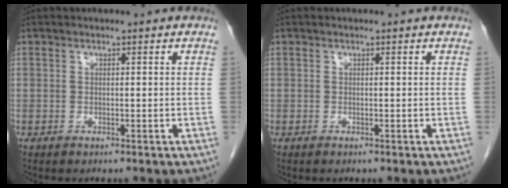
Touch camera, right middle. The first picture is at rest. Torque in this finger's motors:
{"motor_torque": [-0.13, -0.17, 0.01, 0.00]}